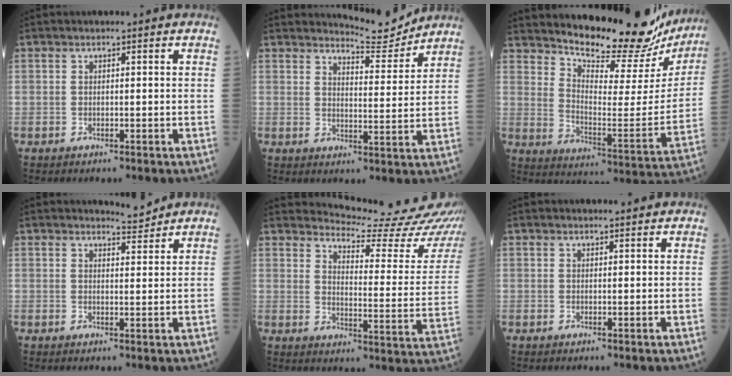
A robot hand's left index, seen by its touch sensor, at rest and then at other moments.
{"total": 5.9, "force": [5.9, -0.1, -0.4], "torque": [-0.008, -0.023, 0.084]}
{"total": 21.4, "force": [20.1, 4.2, 6.0], "torque": [-0.089, -0.077, 0.261]}
{"total": 0.6, "force": [0.6, -0.3, 0.0], "torque": [-0.010, -0.009, 0.013]}
{"total": 18.5, "force": [18.0, -0.2, 4.2], "torque": [-0.065, -0.127, 0.206]}
{"total": 2.2, "force": [2.1, 0.2, 0.5], "torque": [-0.011, 0.008, 0.028]}